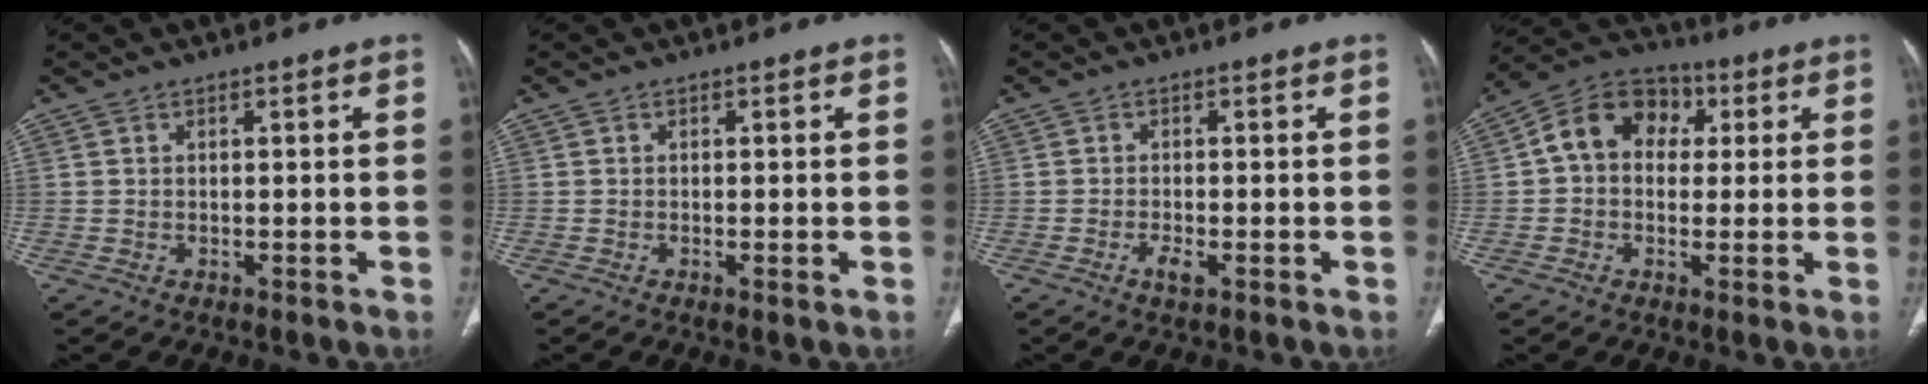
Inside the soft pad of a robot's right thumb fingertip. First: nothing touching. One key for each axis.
{"total": 0.9, "fx": -0.2, "fy": 0.0, "fz": 0.8, "tx": -0.019, "ty": -0.004, "tz": -0.004}
{"total": 2.1, "fx": -1.0, "fy": 0.6, "fz": 1.8, "tx": -0.038, "ty": -0.001, "tz": -0.022}
{"total": 11.2, "fx": 2.1, "fy": 8.8, "fz": 6.6, "tx": -0.083, "ty": 0.027, "tz": 0.020}